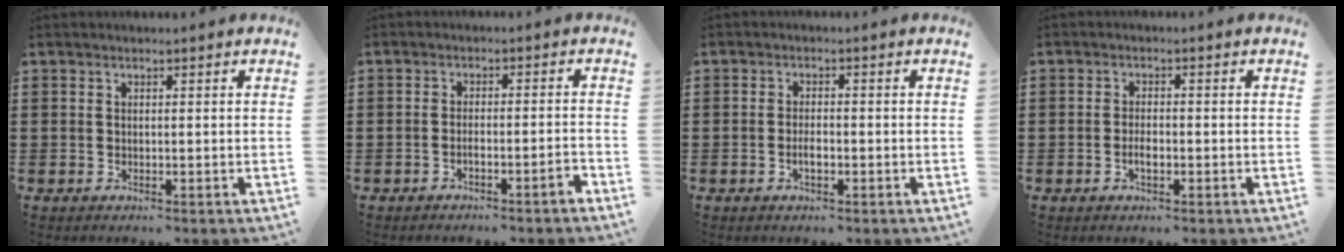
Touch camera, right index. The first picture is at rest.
{"total": 2.3, "force": [-1.7, -0.1, 1.5], "torque": [-0.027, 0.003, -0.032]}
{"total": 2.2, "force": [-0.8, 0.9, 1.9], "torque": [-0.037, 0.003, -0.013]}
{"total": 2.3, "force": [-0.8, 1.0, 1.9], "torque": [-0.037, 0.004, -0.014]}